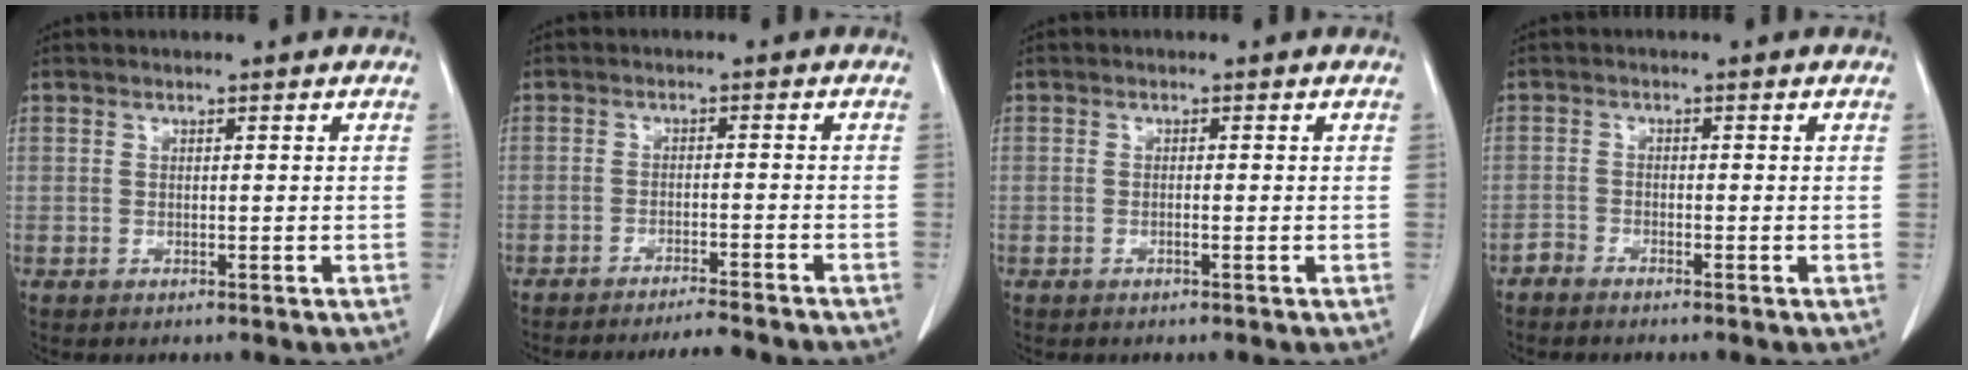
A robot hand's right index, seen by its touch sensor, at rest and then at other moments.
{"total": 9.2, "force": [-8.7, -0.1, 3.1], "torque": [-0.033, -0.016, -0.117]}
{"total": 0.6, "force": [-0.3, 0.0, 0.5], "torque": [-0.010, 0.001, -0.005]}
{"total": 1.4, "force": [-1.4, 0.1, 0.3], "torque": [-0.005, 0.000, -0.028]}